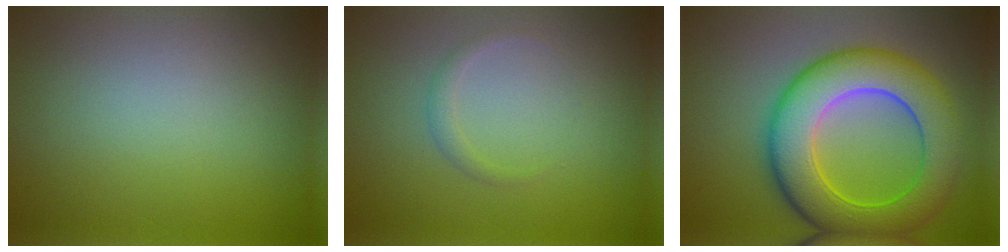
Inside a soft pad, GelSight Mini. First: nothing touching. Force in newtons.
{"total": 1.0, "press": 1.0, "slide": 0.1}
{"total": 9.7, "press": 9.7, "slide": 0.3}